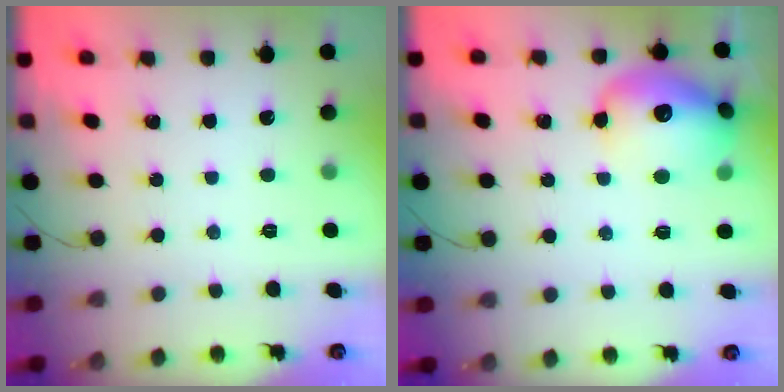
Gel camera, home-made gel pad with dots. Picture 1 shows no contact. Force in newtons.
{"total": 15.7, "press": 15.6, "slide": 1.7}